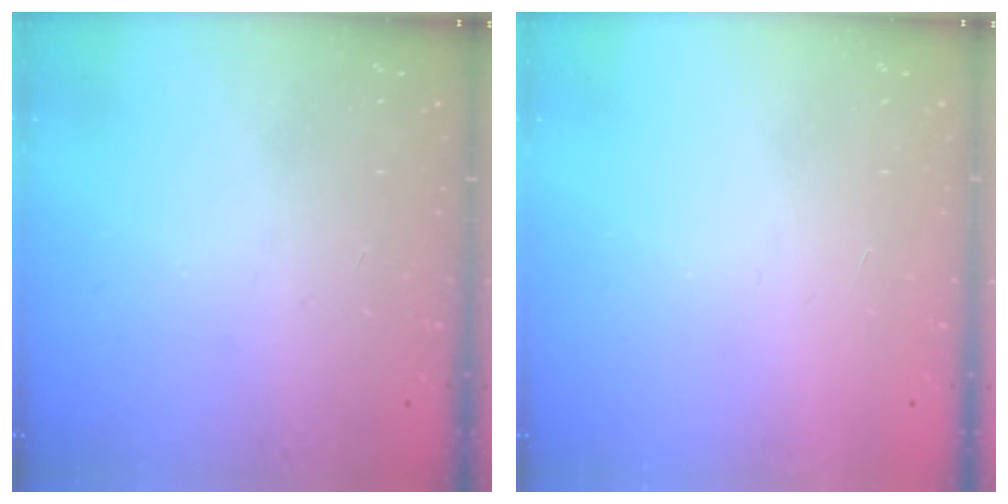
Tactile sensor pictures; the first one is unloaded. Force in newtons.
{"total": 1.5, "press": 1.5, "slide": 0.1}